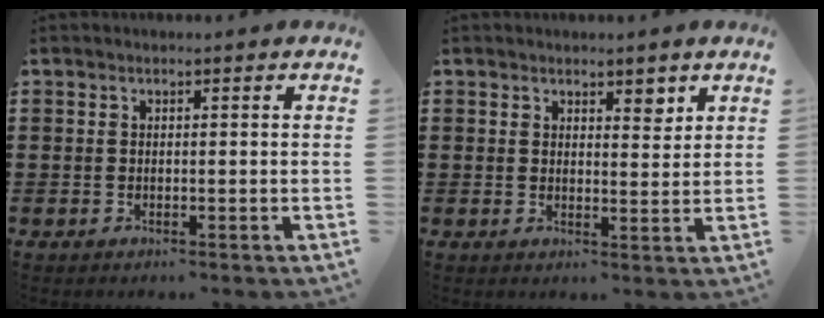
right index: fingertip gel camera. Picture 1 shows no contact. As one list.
[{"total": 2.7, "force": [2.1, 1.4, 1.1], "torque": [-0.019, 0.005, 0.036]}]